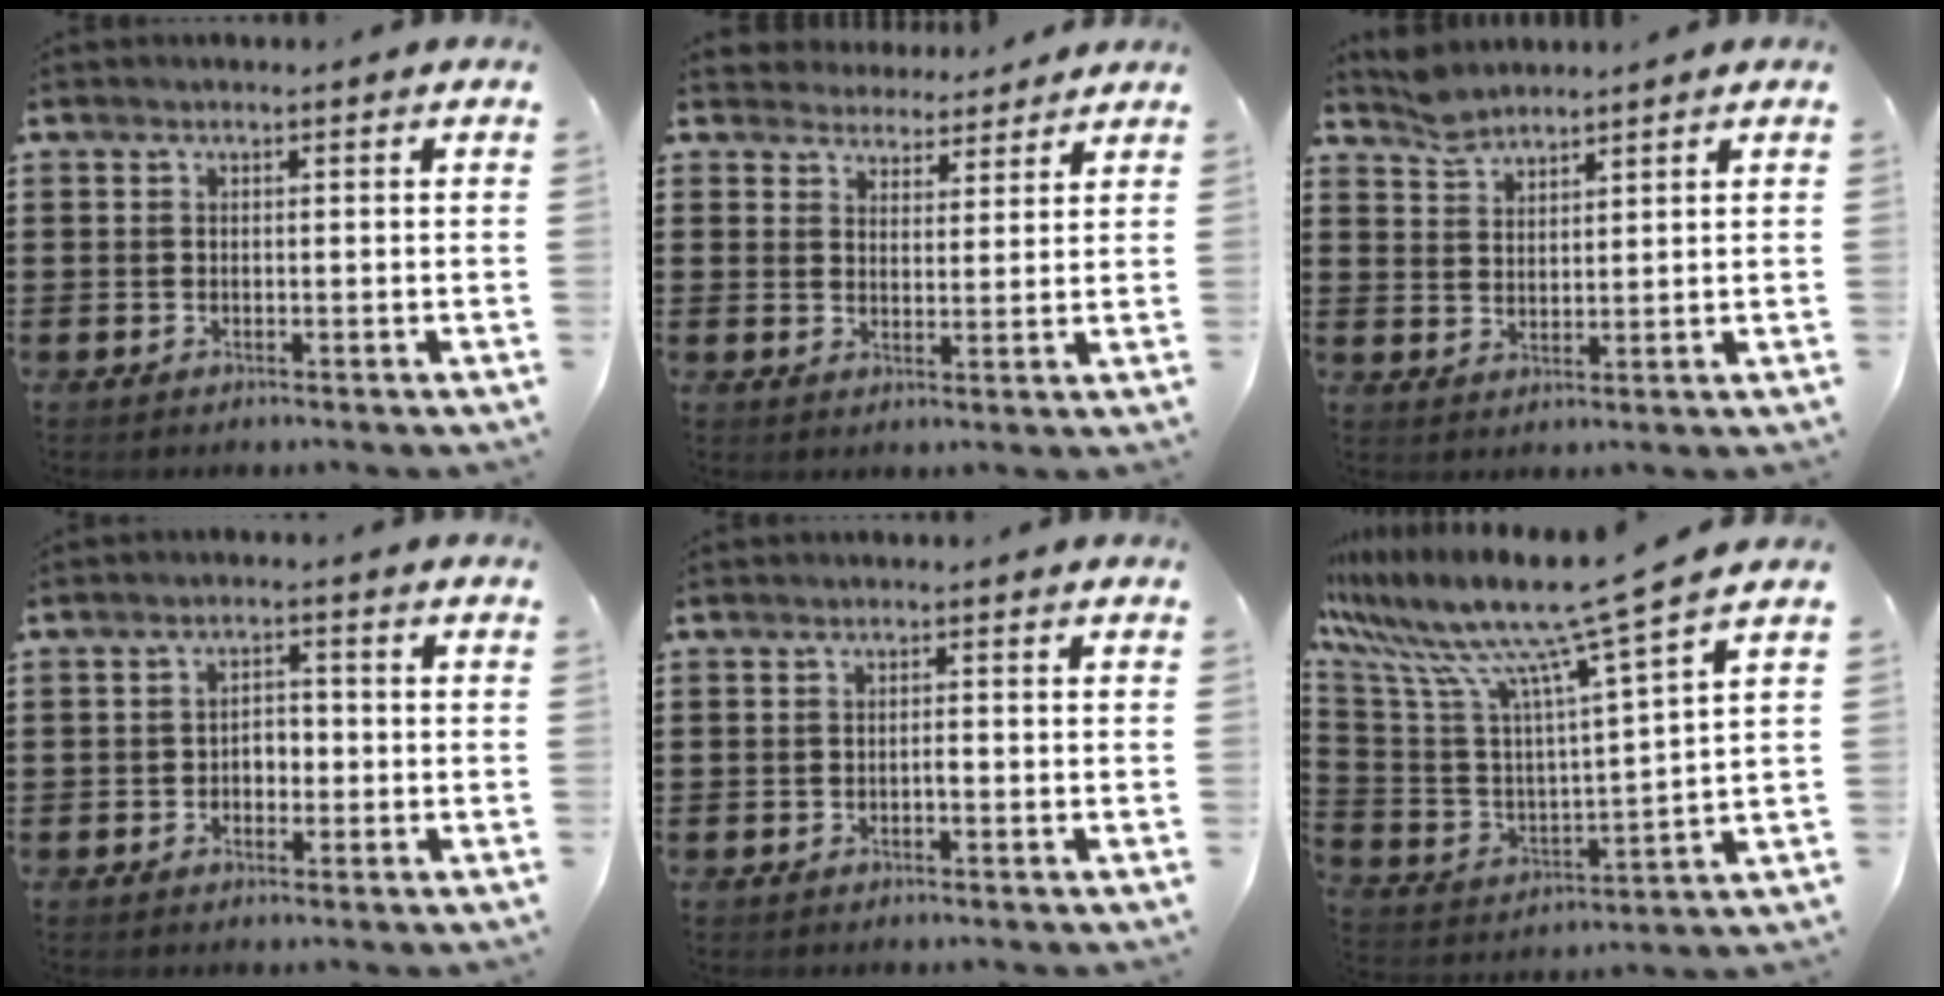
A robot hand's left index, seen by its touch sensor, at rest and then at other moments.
{"total": 3.8, "force": [3.6, 1.1, -0.4], "torque": [-0.012, -0.017, 0.065]}
{"total": 3.3, "force": [3.2, 0.8, 0.4], "torque": [-0.017, -0.003, 0.062]}
{"total": 2.3, "force": [-0.9, 1.5, 1.5], "torque": [-0.032, 0.004, -0.023]}
{"total": 0.8, "force": [-0.3, 0.0, 0.7], "torque": [-0.014, -0.003, -0.006]}
{"total": 11.5, "force": [9.3, -0.1, 6.8], "torque": [-0.172, -0.069, 0.148]}